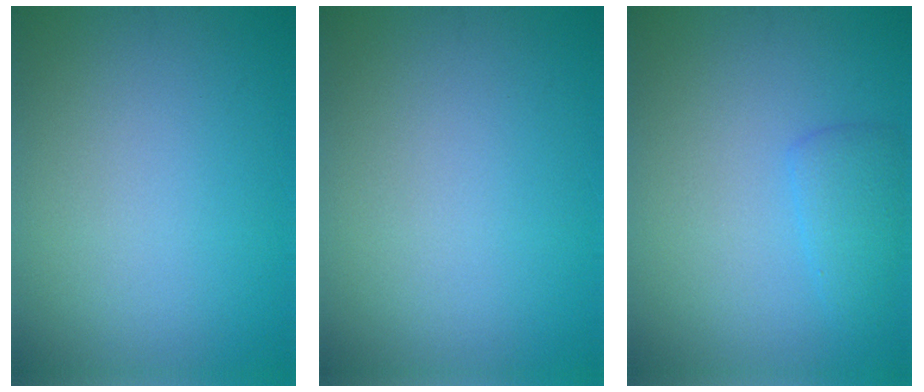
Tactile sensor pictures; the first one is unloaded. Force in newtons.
{"total": 0.0}
{"total": 1.9, "press": 1.9, "slide": 0.2}